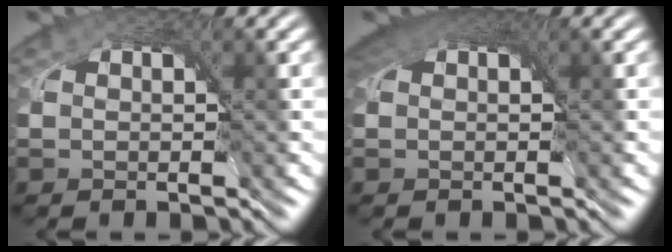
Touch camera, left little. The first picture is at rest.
{"total": 4.3, "force": [2.4, 2.1, 2.8], "torque": [-0.049, 0.013, 0.028]}